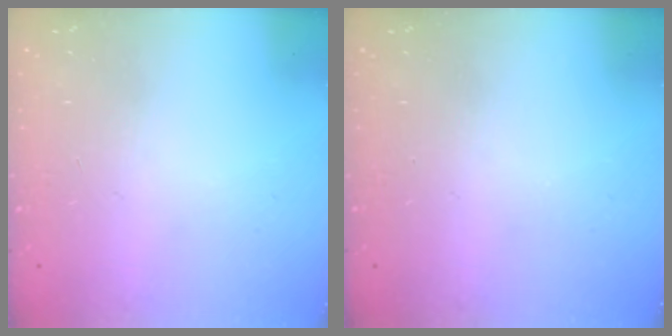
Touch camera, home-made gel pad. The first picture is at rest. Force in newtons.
{"total": 0.0}